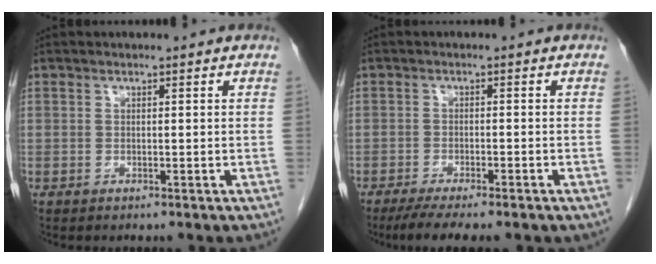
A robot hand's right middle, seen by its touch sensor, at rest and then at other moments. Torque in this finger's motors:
{"motor_torque": [0.91, -0.86, 0.15, 0.06]}